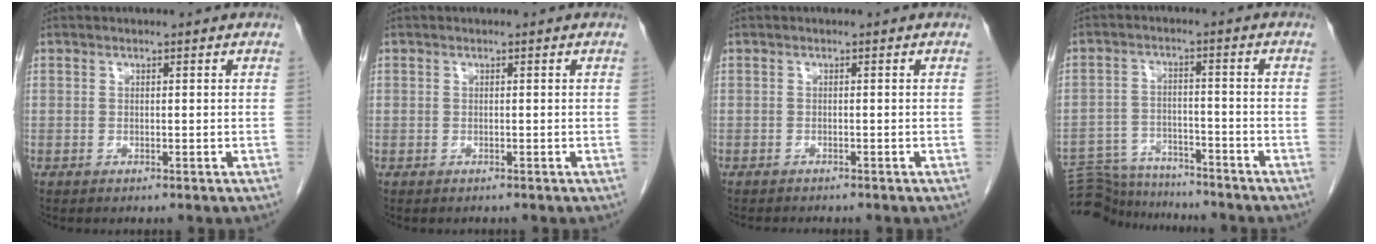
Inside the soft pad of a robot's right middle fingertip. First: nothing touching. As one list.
[{"total": 0.0}, {"total": 1.6, "force": [-1.5, 0.2, 0.3], "torque": [-0.007, -0.005, -0.018]}, {"total": 12.1, "force": [-11.7, 2.3, 1.8], "torque": [-0.034, 0.011, -0.181]}]